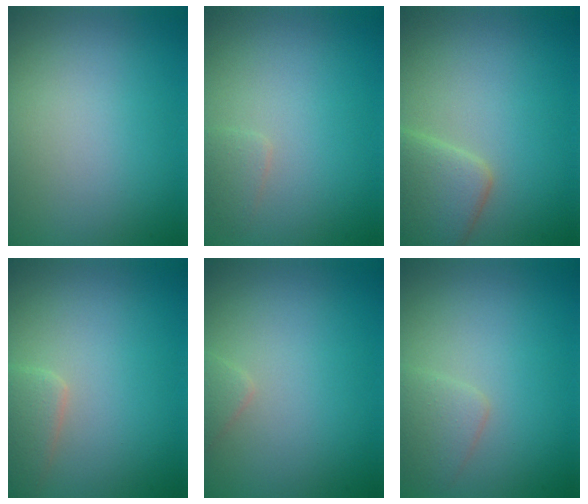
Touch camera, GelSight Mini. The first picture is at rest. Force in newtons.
{"total": 1.0, "press": 1.0, "slide": 0.0}
{"total": 4.2, "press": 4.2, "slide": 0.2}
{"total": 2.4, "press": 2.4, "slide": 0.1}
{"total": 1.0, "press": 1.0, "slide": 0.1}
{"total": 1.9, "press": 1.9, "slide": 0.0}